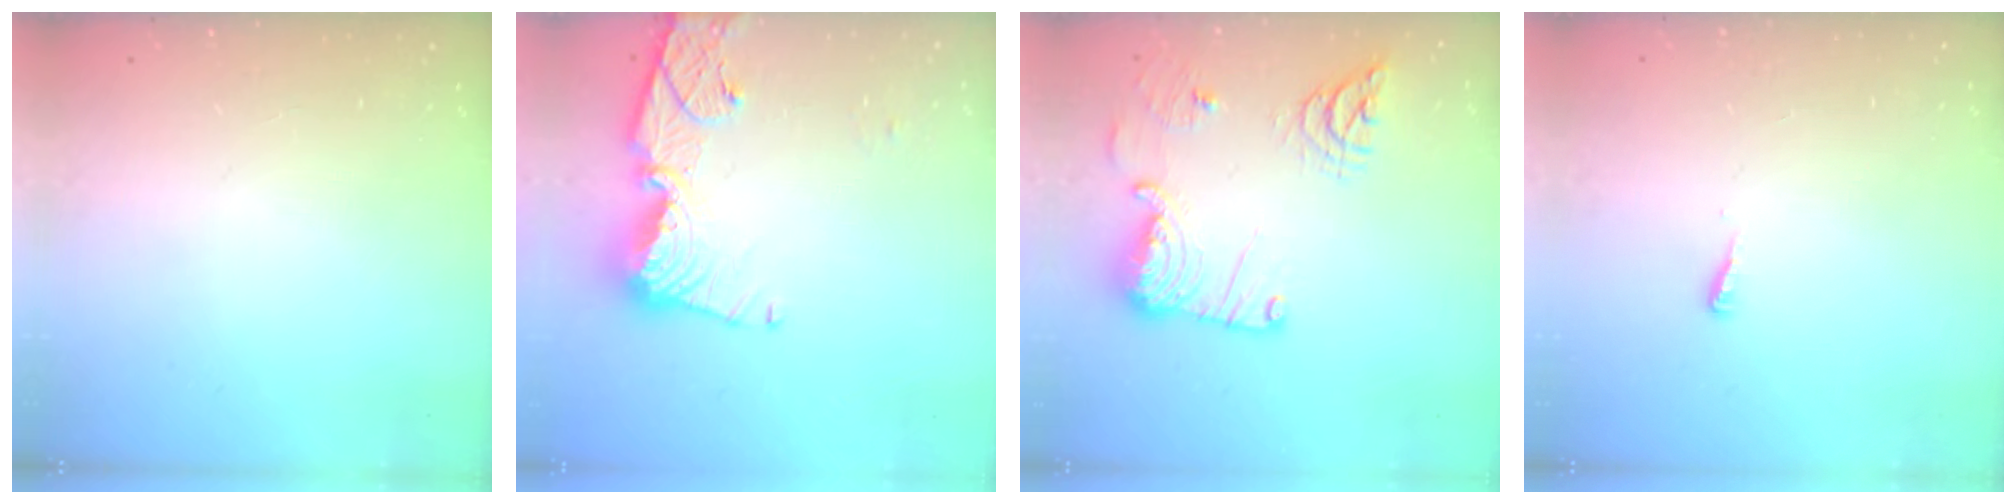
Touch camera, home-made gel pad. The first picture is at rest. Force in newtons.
{"total": 14.7, "press": 14.7, "slide": 1.3}
{"total": 20.2, "press": 18.8, "slide": 7.4}
{"total": 4.6, "press": 4.6, "slide": 0.5}